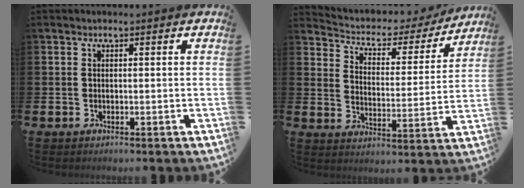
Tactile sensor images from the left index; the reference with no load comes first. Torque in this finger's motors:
{"motor_torque": [0.95, -1.19, 0.13, 0.02]}